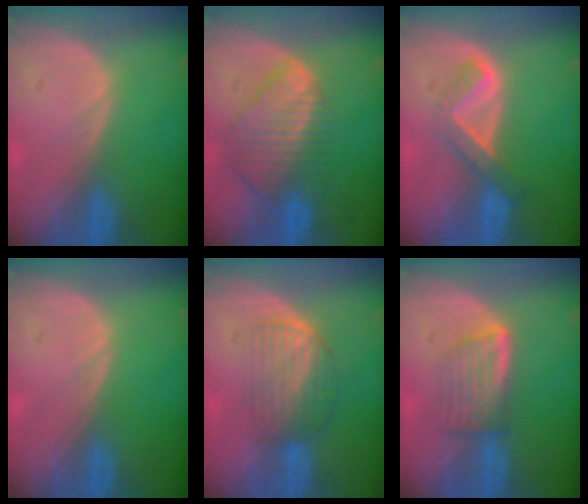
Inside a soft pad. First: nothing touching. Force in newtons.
{"total": 8.9, "press": 7.7, "slide": 4.4}
{"total": 5.2, "press": 4.6, "slide": 2.6}
{"total": 0.0}
{"total": 5.8, "press": 5.6, "slide": 1.7}
{"total": 5.7, "press": 5.3, "slide": 2.3}